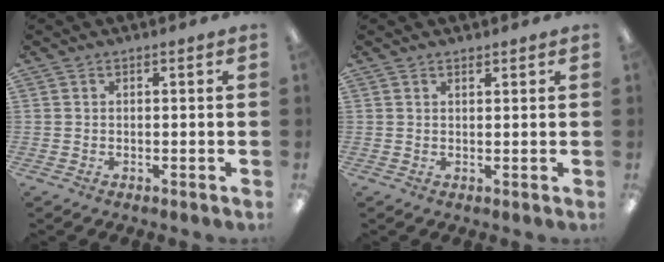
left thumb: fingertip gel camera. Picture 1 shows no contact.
{"total": 1.2, "force": [1.0, 0.4, 0.4], "torque": [-0.001, -0.004, 0.018]}